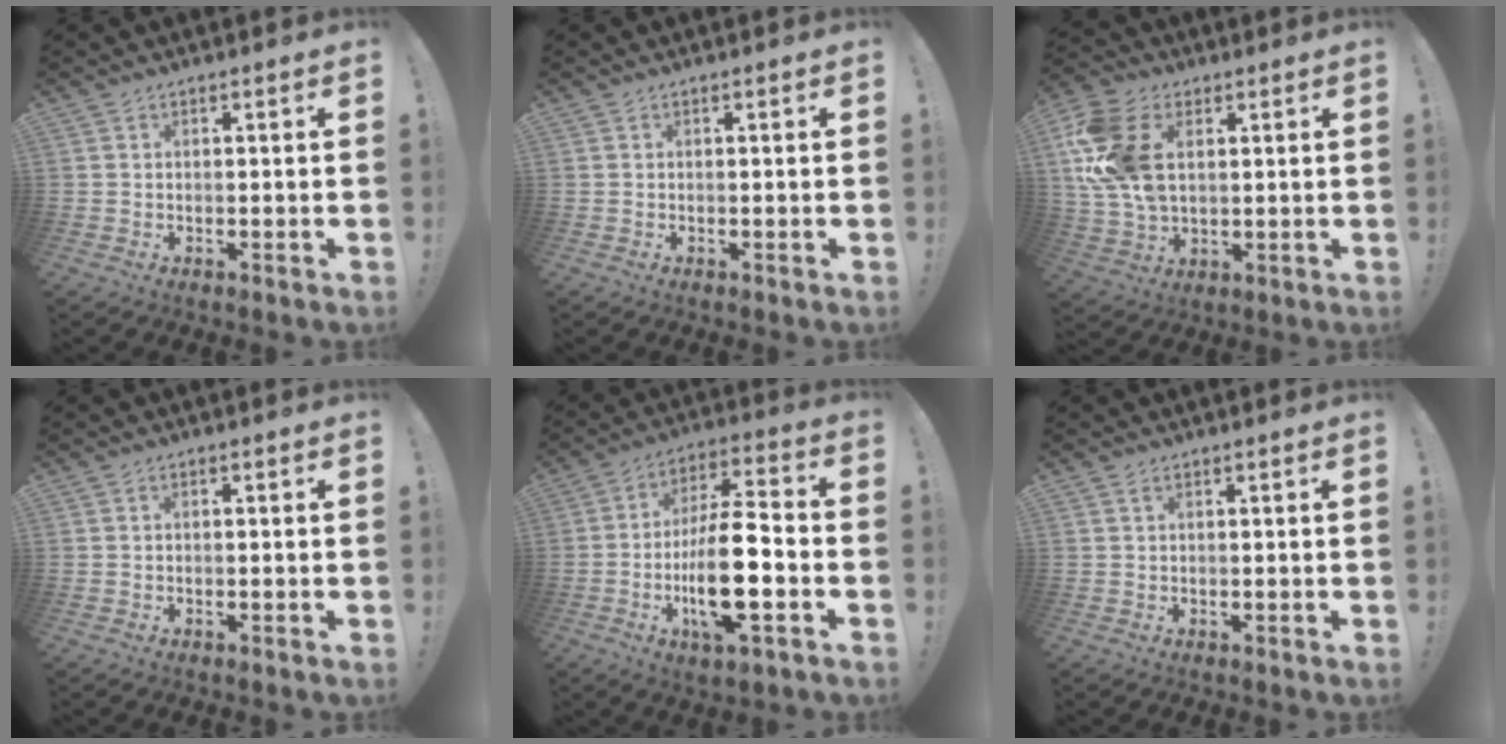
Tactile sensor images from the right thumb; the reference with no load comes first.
{"total": 0.0}
{"total": 17.5, "force": [4.7, 11.7, 12.2], "torque": [-0.255, -0.009, 0.087]}
{"total": 0.6, "force": [-0.3, 0.3, 0.4], "torque": [-0.011, 0.003, -0.005]}
{"total": 17.3, "force": [-4.4, 5.6, 15.8], "torque": [-0.293, 0.011, -0.075]}
{"total": 0.9, "force": [0.5, 0.4, 0.6], "torque": [-0.013, 0.000, 0.010]}